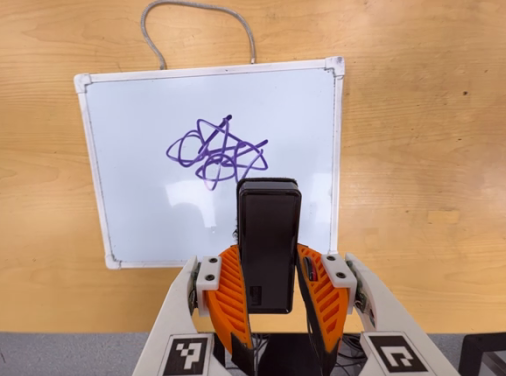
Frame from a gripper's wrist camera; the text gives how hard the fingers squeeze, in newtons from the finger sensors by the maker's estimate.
{"total": 5.2, "left": 3.6, "right": 6.7}